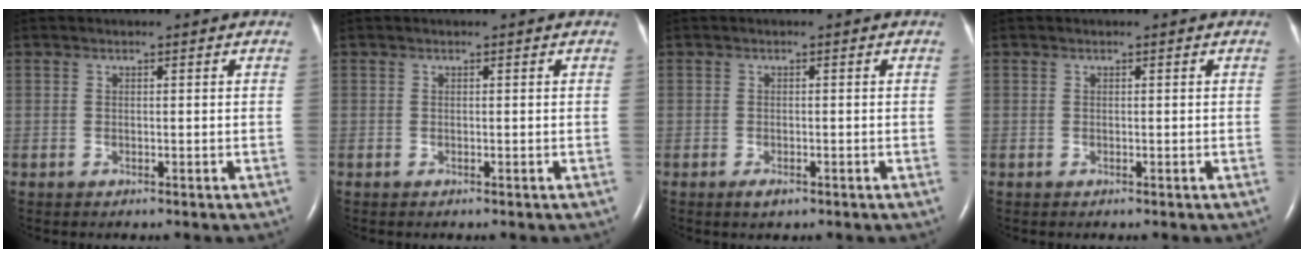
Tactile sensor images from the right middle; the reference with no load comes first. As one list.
[{"total": 0.0}, {"total": 1.5, "force": [-0.9, 0.6, 1.0], "torque": [-0.022, -0.002, -0.012]}, {"total": 0.0}]